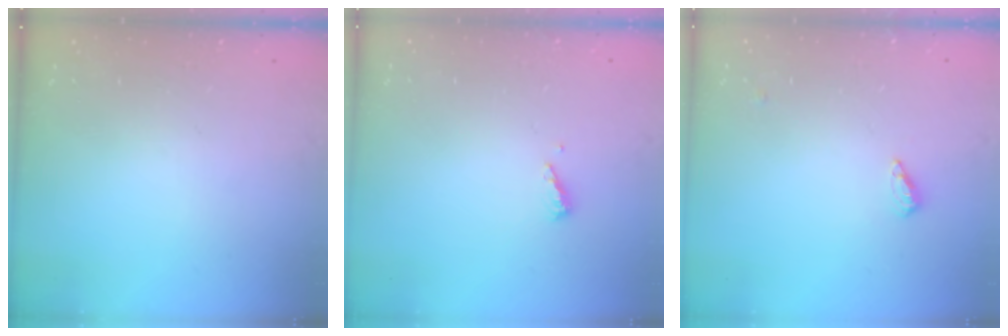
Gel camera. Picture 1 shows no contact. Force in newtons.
{"total": 3.6, "press": 3.6, "slide": 0.4}
{"total": 3.2, "press": 3.1, "slide": 0.3}